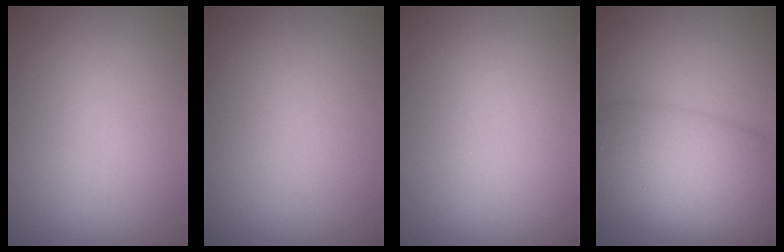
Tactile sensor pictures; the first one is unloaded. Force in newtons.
{"total": 0.0}
{"total": 0.0}
{"total": 7.9, "press": 7.9, "slide": 0.3}